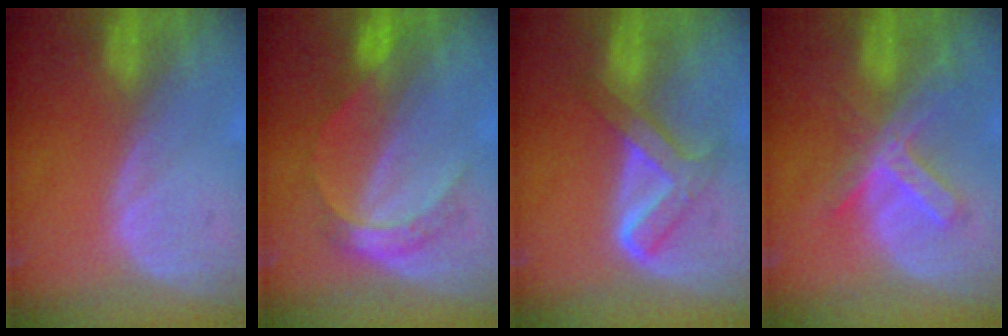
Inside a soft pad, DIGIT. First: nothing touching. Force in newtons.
{"total": 4.8, "press": 4.7, "slide": 0.5}
{"total": 5.7, "press": 5.7, "slide": 0.3}
{"total": 6.9, "press": 5.9, "slide": 3.5}